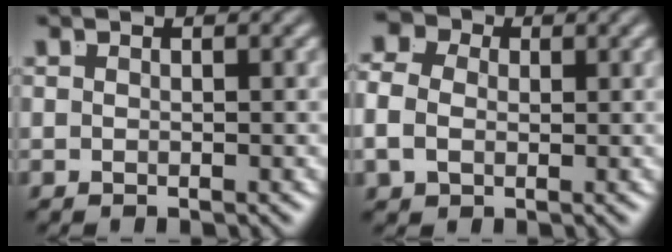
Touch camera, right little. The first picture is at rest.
{"total": 5.3, "force": [1.3, 4.5, 2.6], "torque": [-0.053, 0.006, 0.011]}